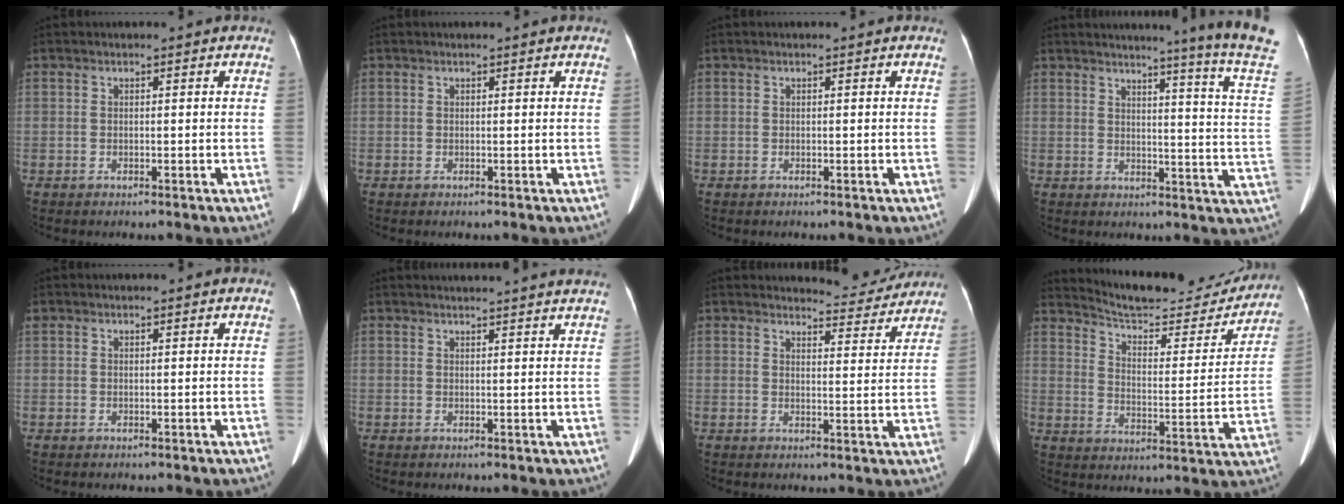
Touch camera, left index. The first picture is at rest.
{"total": 1.2, "force": [1.1, 0.0, 0.5], "torque": [-0.004, -0.007, 0.007]}
{"total": 0.0}
{"total": 15.6, "force": [13.3, -3.7, 7.4], "torque": [-0.102, -0.123, 0.138]}
{"total": 1.2, "force": [1.1, 0.3, 0.5], "torque": [-0.010, 0.004, 0.016]}
{"total": 11.6, "force": [10.9, -0.4, 4.0], "torque": [-0.054, -0.021, 0.115]}
{"total": 6.2, "force": [6.1, 0.7, 0.0], "torque": [0.000, -0.033, 0.068]}
{"total": 19.9, "force": [19.0, 3.4, 5.0], "torque": [-0.068, -0.055, 0.253]}